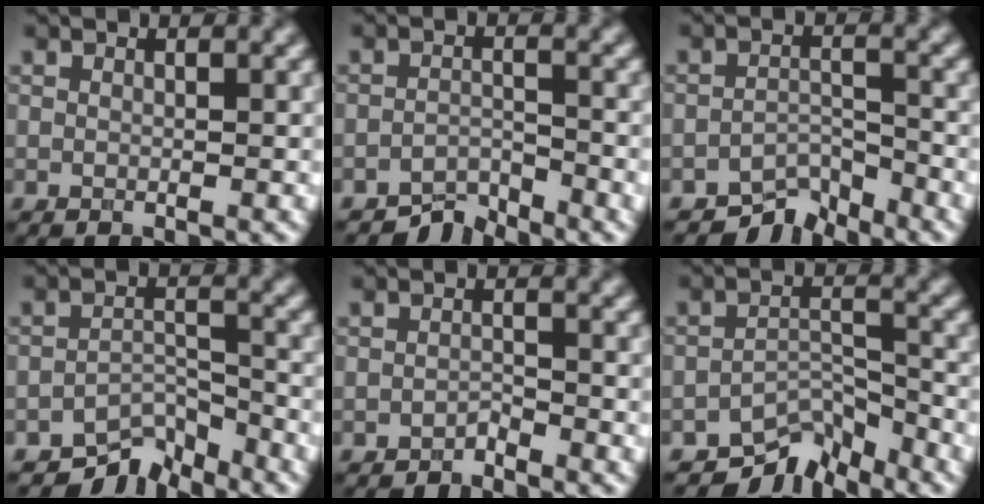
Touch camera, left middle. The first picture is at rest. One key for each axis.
{"total": 2.7, "fx": -2.5, "fy": 0.5, "fz": 0.5, "tx": -0.003, "ty": 0.006, "tz": -0.050}
{"total": 3.5, "fx": -3.2, "fy": 1.1, "fz": 0.9, "tx": -0.005, "ty": 0.004, "tz": -0.062}
{"total": 4.4, "fx": -3.9, "fy": 1.4, "fz": 1.3, "tx": -0.010, "ty": 0.000, "tz": -0.073}
{"total": 1.0, "fx": -1.0, "fy": 0.1, "fz": 0.2, "tx": -0.004, "ty": 0.002, "tz": -0.018}
{"total": 4.8, "fx": -4.2, "fy": 1.7, "fz": 1.6, "tx": -0.014, "ty": -0.001, "tz": -0.078}